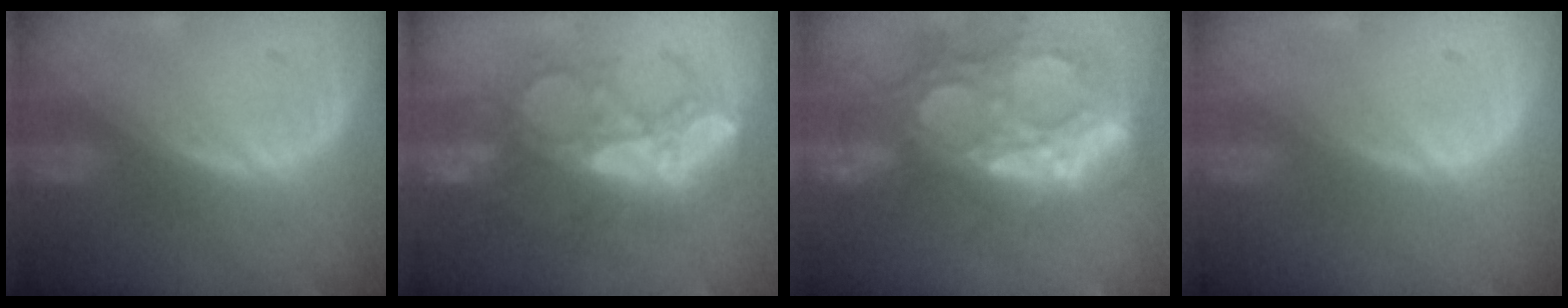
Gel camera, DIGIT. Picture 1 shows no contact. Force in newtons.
{"total": 9.1, "press": 8.9, "slide": 1.8}
{"total": 14.7, "press": 12.1, "slide": 8.3}
{"total": 0.0}